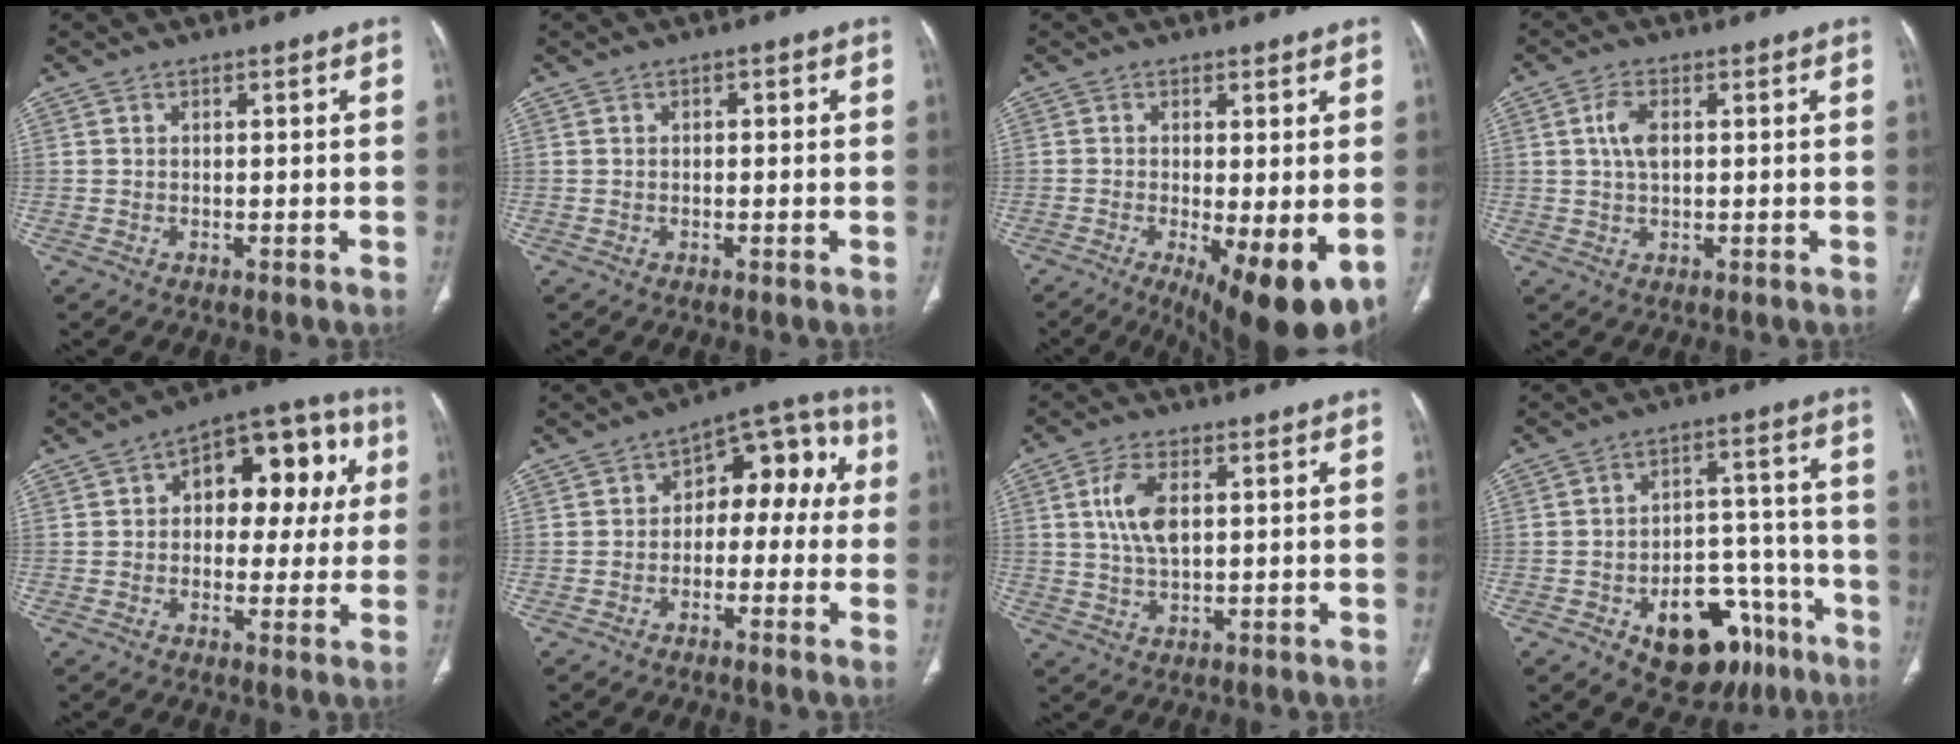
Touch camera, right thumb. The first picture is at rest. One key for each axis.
{"total": 1.0, "fx": 0.2, "fy": 0.6, "fz": 0.7, "tx": -0.009, "ty": 0.006, "tz": 0.001}
{"total": 12.9, "fx": -3.9, "fy": 3.9, "fz": 11.6, "tx": -0.156, "ty": -0.023, "tz": -0.048}
{"total": 4.6, "fx": 1.0, "fy": 2.4, "fz": 3.8, "tx": -0.081, "ty": 0.003, "tz": 0.018}
{"total": 16.2, "fx": 3.5, "fy": 9.5, "fz": 12.6, "tx": -0.112, "ty": 0.033, "tz": 0.042}
{"total": 11.2, "fx": 0.2, "fy": 7.2, "fz": 8.6, "tx": -0.062, "ty": 0.053, "tz": -0.012}
{"total": 7.3, "fx": 1.7, "fy": 3.5, "fz": 6.1, "tx": -0.129, "ty": -0.003, "tz": 0.035}
{"total": 17.7, "fx": -9.3, "fy": 10.6, "fz": 10.8, "tx": -0.099, "ty": 0.074, "tz": -0.122}